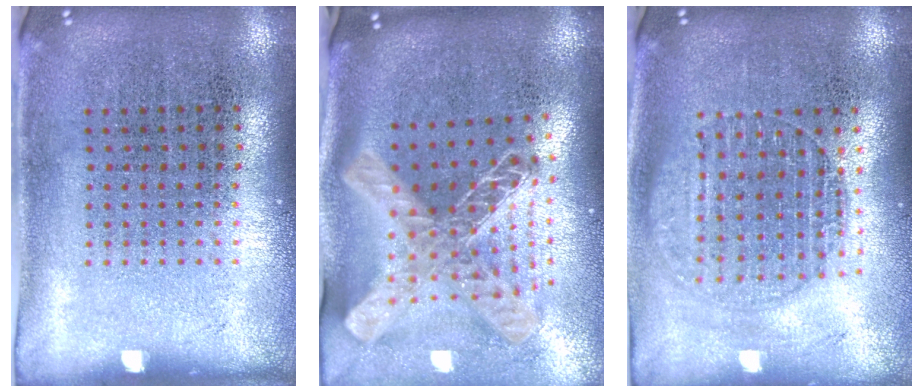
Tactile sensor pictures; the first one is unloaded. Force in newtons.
{"total": 2.9, "press": 2.0, "slide": 2.0}
{"total": 1.8, "press": 1.5, "slide": 0.8}